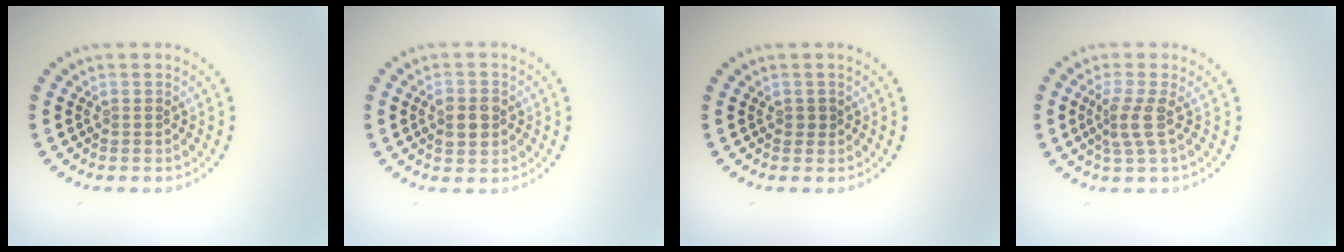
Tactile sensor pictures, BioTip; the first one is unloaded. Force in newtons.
{"total": 3.0, "press": 3.0, "slide": 0.2}
{"total": 0.7, "press": 0.7, "slide": 0.1}
{"total": 2.3, "press": 1.6, "slide": 1.7}